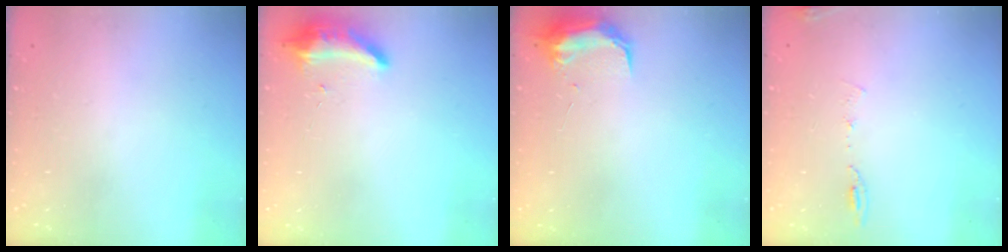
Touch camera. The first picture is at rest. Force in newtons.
{"total": 8.4, "press": 8.4, "slide": 0.4}
{"total": 9.8, "press": 9.7, "slide": 0.7}
{"total": 6.4, "press": 6.2, "slide": 1.6}